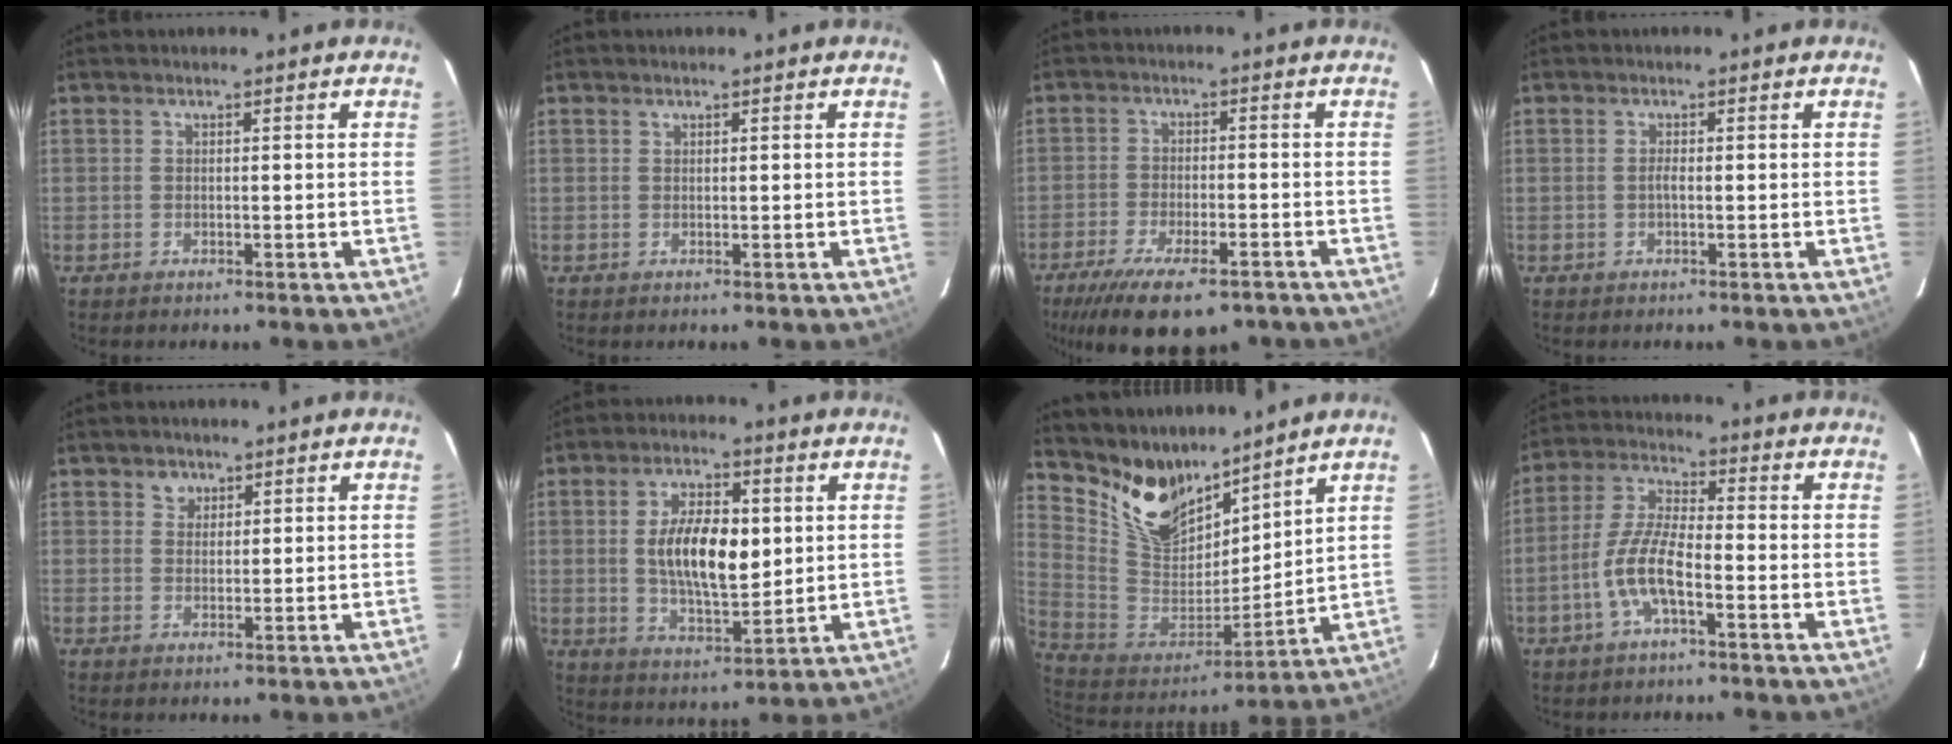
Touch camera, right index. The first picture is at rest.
{"total": 0.0}
{"total": 15.8, "force": [-11.3, 5.4, 9.7], "torque": [-0.202, -0.043, -0.175]}
{"total": 0.8, "force": [-0.2, 0.0, 0.7], "torque": [-0.014, 0.001, -0.006]}
{"total": 2.3, "force": [1.3, 1.9, 0.2], "torque": [0.006, 0.010, 0.022]}
{"total": 12.3, "force": [1.5, 5.5, 10.8], "torque": [-0.198, 0.003, 0.034]}
{"total": 16.0, "force": [12.4, 8.3, 5.8], "torque": [-0.136, 0.000, 0.248]}
{"total": 11.2, "force": [-4.7, 2.9, 9.8], "torque": [-0.213, 0.000, -0.093]}